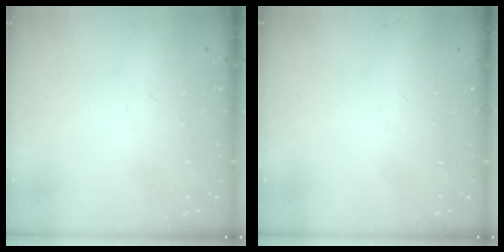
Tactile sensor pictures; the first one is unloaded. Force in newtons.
{"total": 0.0}